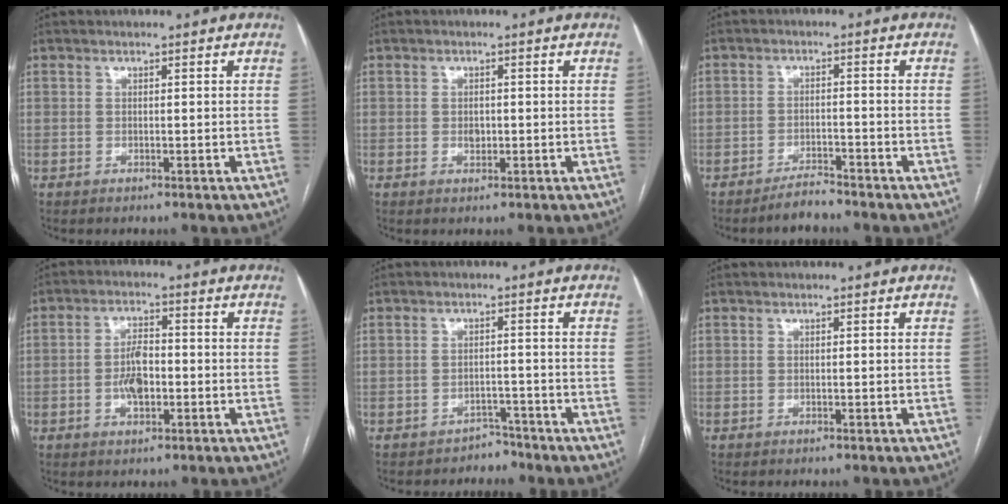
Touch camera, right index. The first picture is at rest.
{"total": 1.4, "force": [-0.1, 1.0, 1.0], "torque": [-0.018, 0.001, 0.001]}
{"total": 3.2, "force": [-3.0, 0.6, 0.9], "torque": [-0.014, -0.004, -0.052]}
{"total": 5.1, "force": [-1.1, 2.3, 4.5], "torque": [-0.087, 0.007, -0.020]}
{"total": 2.5, "force": [-2.1, 1.2, -0.7], "torque": [0.014, 0.006, -0.030]}
{"total": 0.0}